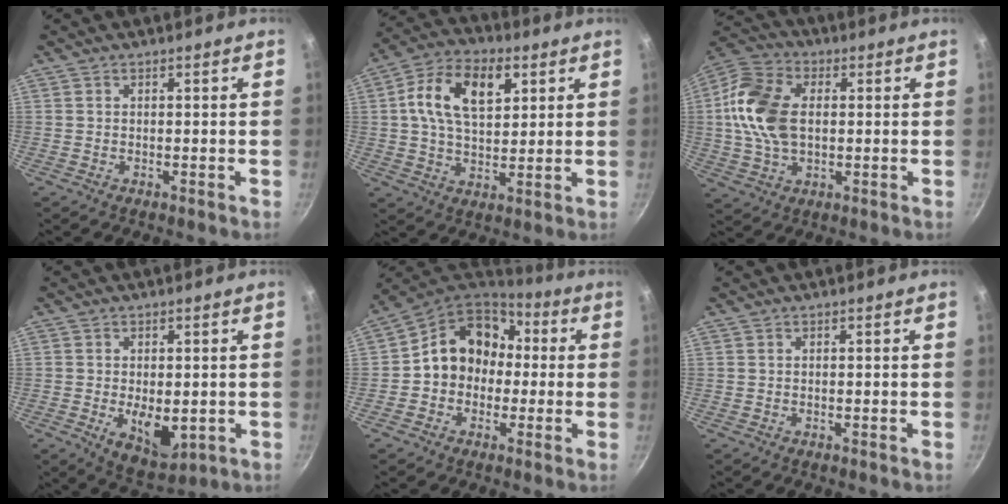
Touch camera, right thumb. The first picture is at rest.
{"total": 14.0, "force": [4.1, 8.5, 10.4], "torque": [-0.166, 0.002, 0.060]}
{"total": 14.9, "force": [1.1, 9.8, 11.2], "torque": [-0.200, 0.015, 0.006]}
{"total": 8.1, "force": [-1.0, 4.7, 6.5], "torque": [-0.084, -0.018, 0.001]}
{"total": 14.1, "force": [0.6, 12.0, 7.3], "torque": [-0.077, 0.044, -0.006]}
{"total": 0.0}